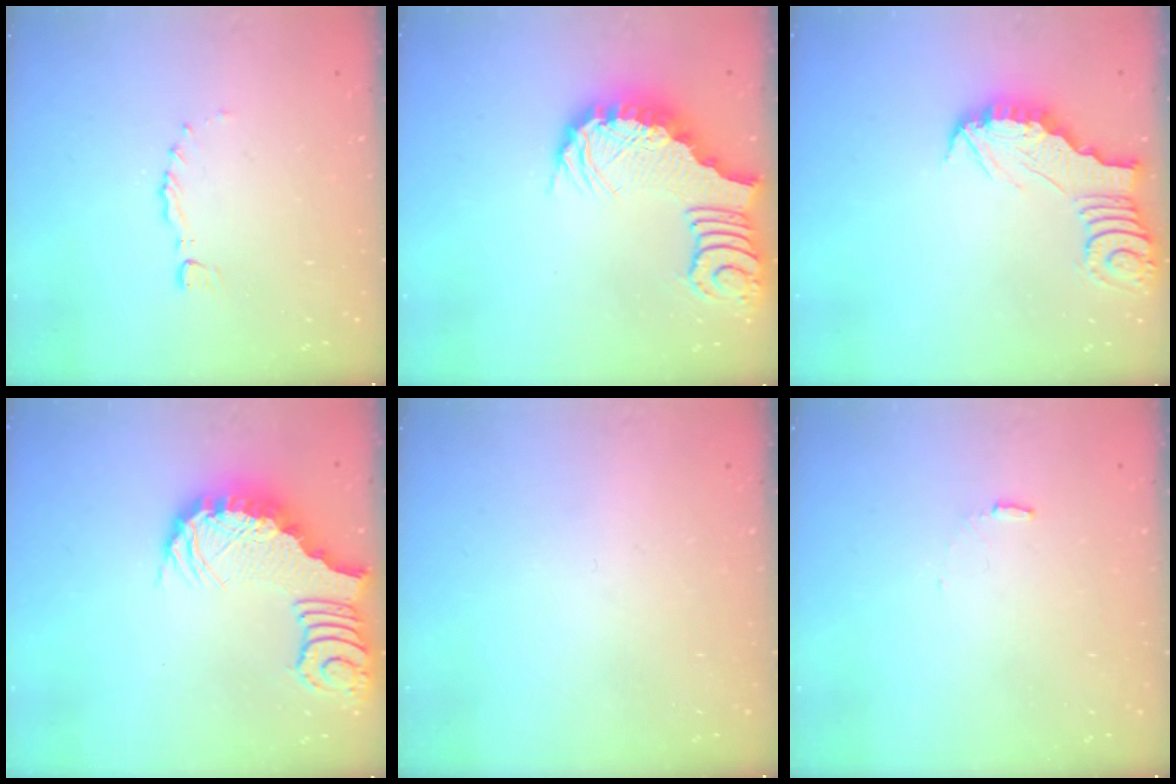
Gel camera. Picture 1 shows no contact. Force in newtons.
{"total": 3.1, "press": 3.0, "slide": 0.7}
{"total": 3.0, "press": 3.0, "slide": 0.3}
{"total": 3.0, "press": 2.9, "slide": 0.7}
{"total": 0.0}
{"total": 5.0, "press": 5.0, "slide": 0.4}